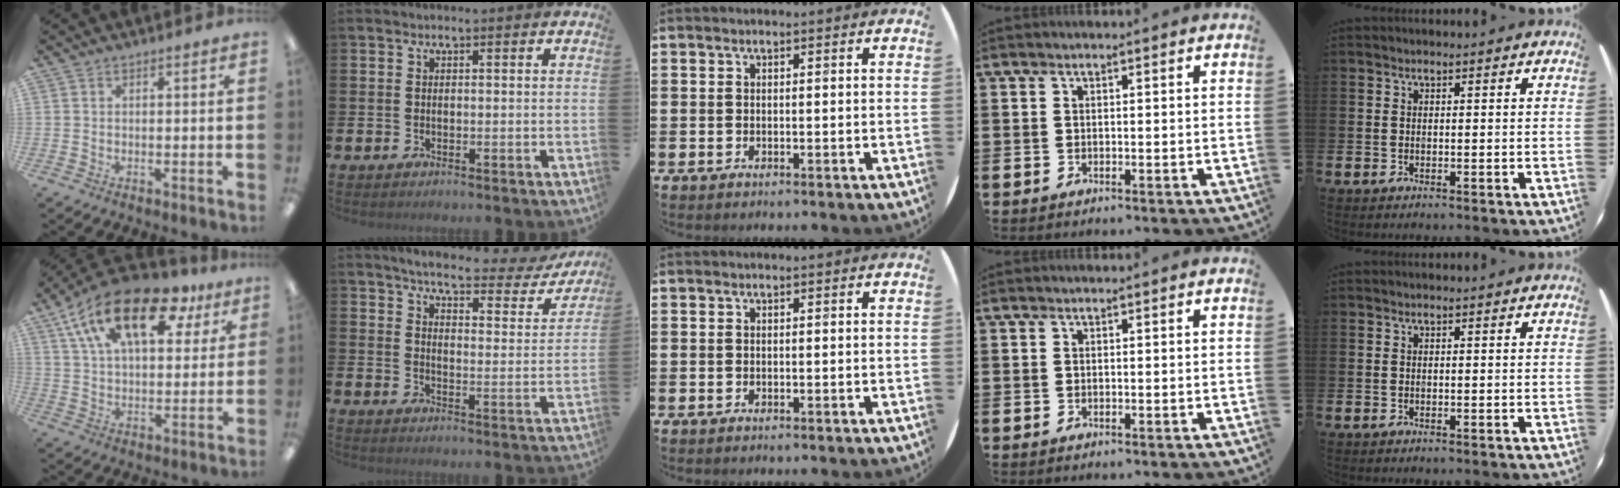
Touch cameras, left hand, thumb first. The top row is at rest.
{"thumb": {"total": 20.1, "force": [10.6, 10.0, 13.8], "torque": [-0.240, -0.040, 0.180]}, "index": {"total": 4.4, "force": [4.0, 0.9, 1.8], "torque": [-0.049, -0.033, 0.058]}}